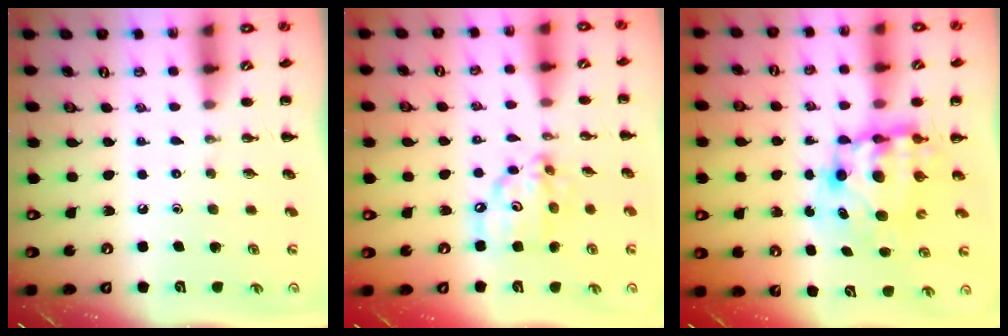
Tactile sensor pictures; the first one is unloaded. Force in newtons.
{"total": 10.5, "press": 10.3, "slide": 1.9}
{"total": 9.7, "press": 9.3, "slide": 3.0}